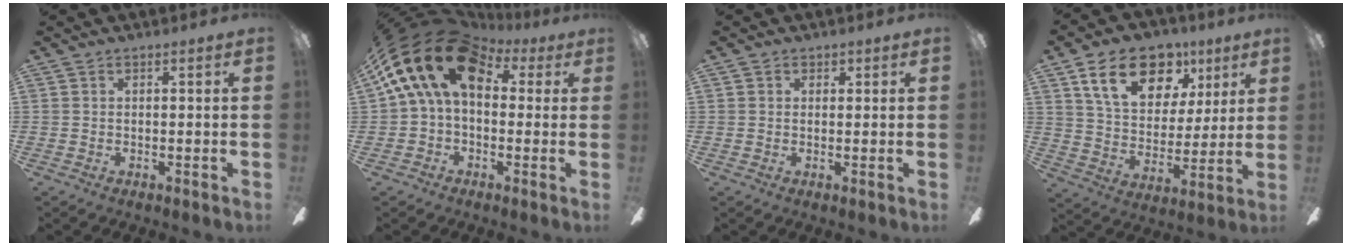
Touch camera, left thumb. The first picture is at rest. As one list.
[{"total": 19.8, "force": [6.7, 12.1, 14.2], "torque": [-0.274, -0.021, 0.115]}, {"total": 1.3, "force": [0.6, 1.2, 0.2], "torque": [0.004, 0.001, 0.008]}, {"total": 21.2, "force": [10.6, 13.7, 12.2], "torque": [-0.203, -0.028, 0.193]}]